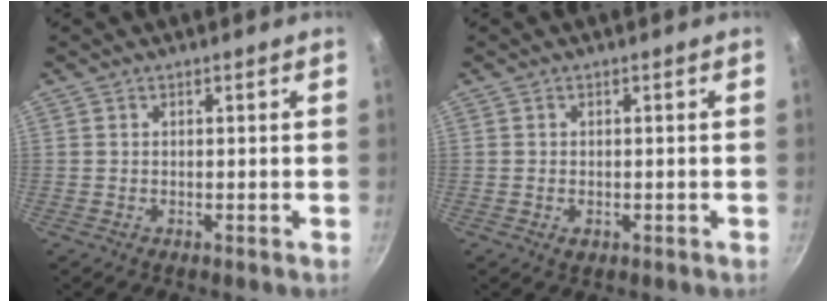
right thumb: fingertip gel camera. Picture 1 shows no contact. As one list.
[{"total": 1.4, "force": [-0.5, 0.9, 0.9], "torque": [-0.012, 0.003, -0.004]}]